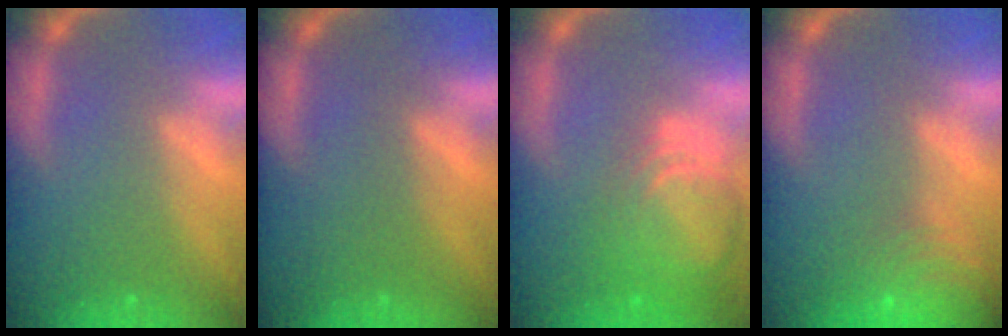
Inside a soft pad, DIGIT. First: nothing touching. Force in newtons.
{"total": 0.0}
{"total": 8.0}
{"total": 10.0}